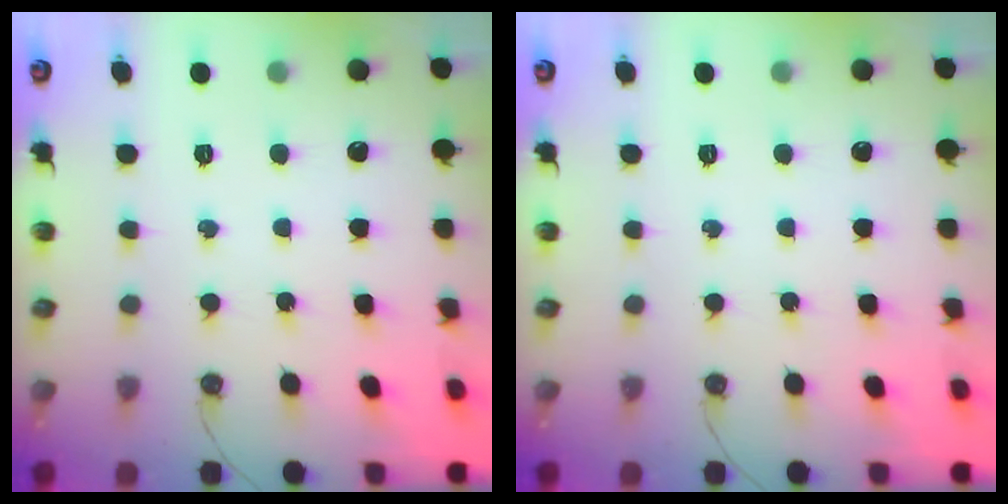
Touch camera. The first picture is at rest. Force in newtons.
{"total": 0.0}